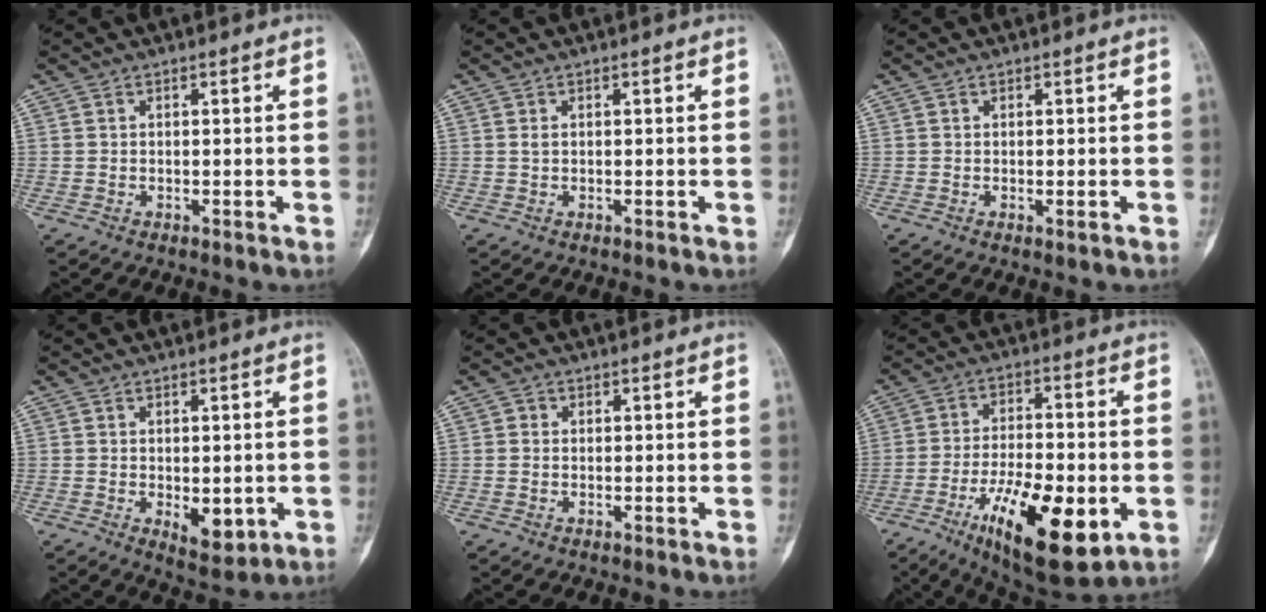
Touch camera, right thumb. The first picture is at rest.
{"total": 0.7, "force": [0.2, 0.4, 0.5], "torque": [-0.011, 0.003, 0.004]}
{"total": 1.0, "force": [-0.2, 0.3, 0.9], "torque": [-0.014, -0.004, -0.002]}
{"total": 5.9, "force": [-1.1, 3.1, 4.9], "torque": [-0.054, -0.013, -0.003]}
{"total": 1.0, "force": [0.2, 1.0, 0.3], "torque": [0.000, 0.002, 0.002]}
{"total": 19.1, "force": [-6.8, 7.1, 16.4], "torque": [-0.259, 0.008, -0.096]}